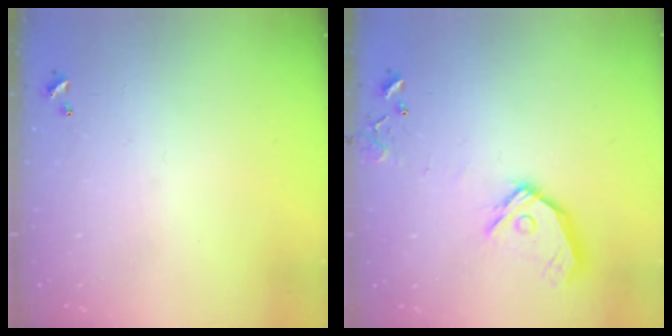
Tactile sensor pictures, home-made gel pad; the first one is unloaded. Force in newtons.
{"total": 14.2, "press": 14.0, "slide": 2.3}